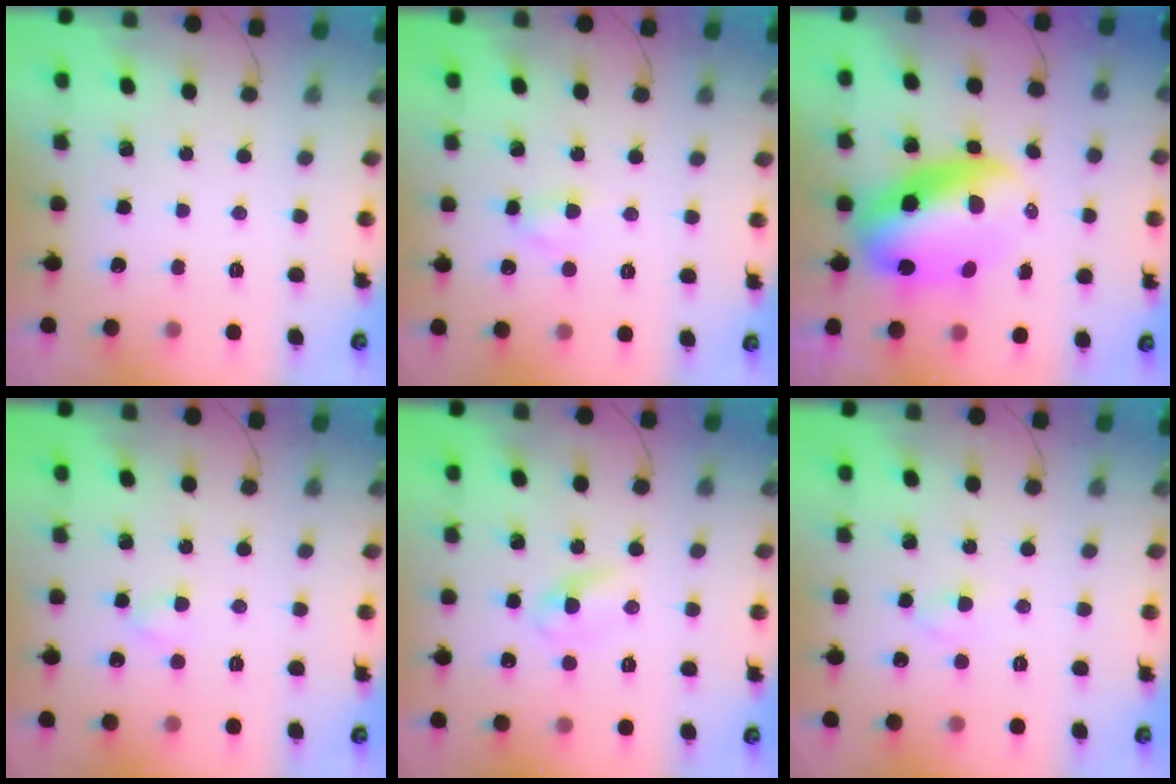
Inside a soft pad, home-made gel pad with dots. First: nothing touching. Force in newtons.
{"total": 2.5, "press": 2.3, "slide": 1.0}
{"total": 13.7, "press": 13.3, "slide": 3.4}
{"total": 2.3, "press": 2.1, "slide": 0.9}
{"total": 2.7, "press": 2.5, "slide": 1.1}
{"total": 2.8, "press": 2.6, "slide": 1.1}